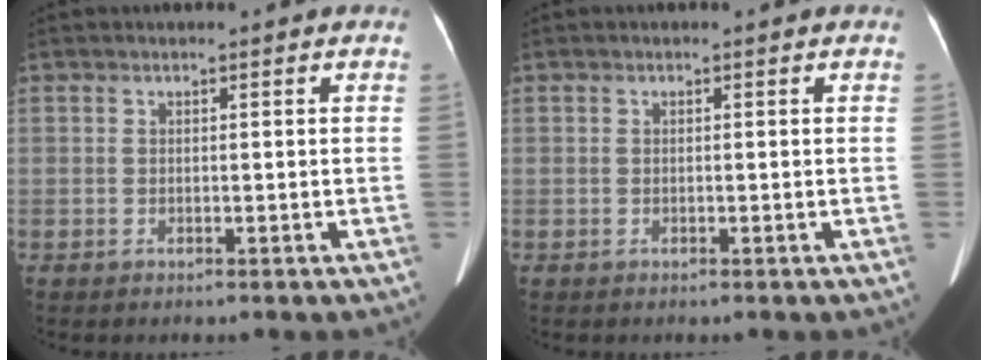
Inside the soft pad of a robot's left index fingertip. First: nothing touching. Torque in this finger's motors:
{"motor_torque": [-0.06, 0.20, -0.16, -0.01]}